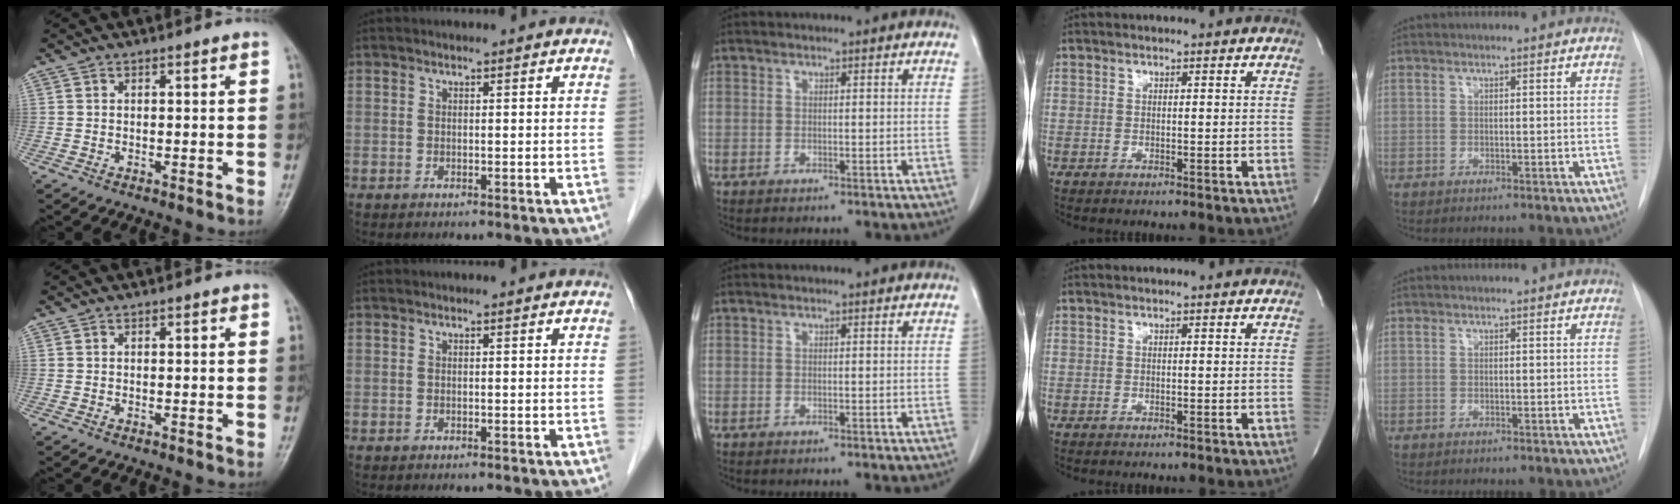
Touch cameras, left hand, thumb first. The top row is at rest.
{}